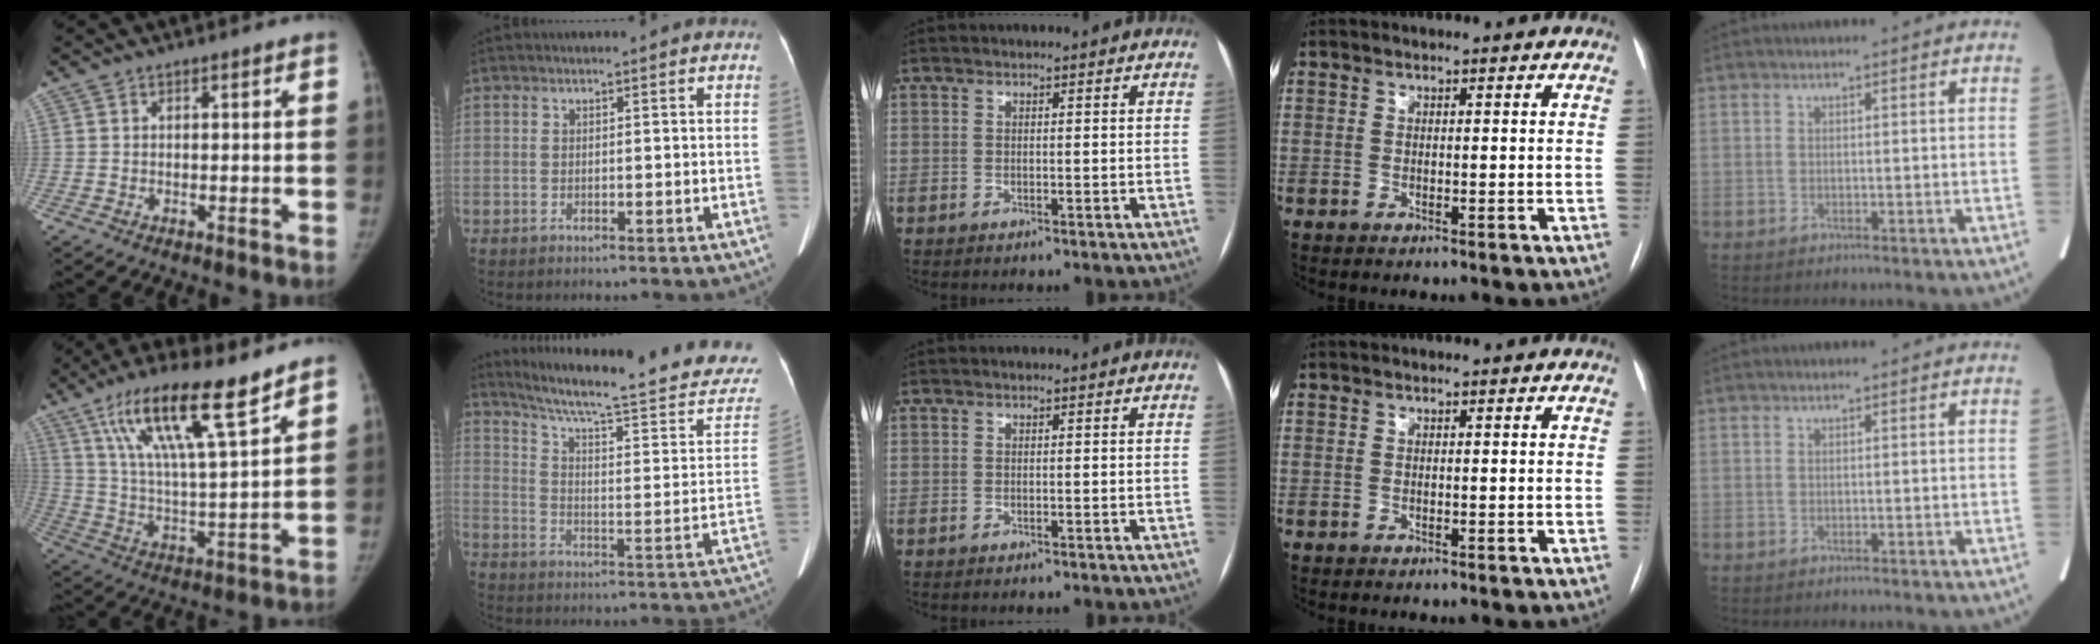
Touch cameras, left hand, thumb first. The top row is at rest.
{"thumb": {"total": 18.1, "force": [11.6, 3.0, 13.5], "torque": [-0.228, -0.049, 0.211]}, "index": {"total": 27.2, "force": [24.4, 2.2, 12.0], "torque": [-0.180, -0.074, 0.315]}}